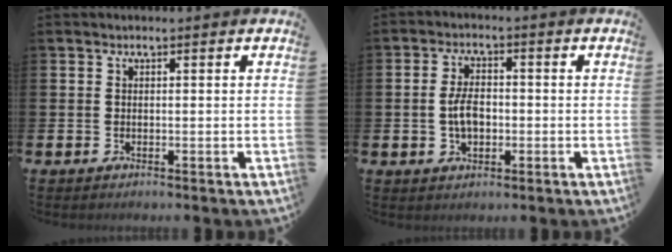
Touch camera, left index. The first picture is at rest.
{"total": 4.2, "force": [-0.5, 2.4, 3.4], "torque": [-0.052, 0.002, -0.012]}